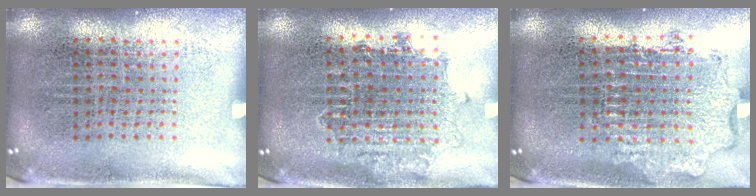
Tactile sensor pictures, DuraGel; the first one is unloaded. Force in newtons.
{"total": 1.6, "press": 1.3, "slide": 0.9}
{"total": 1.9, "press": 1.4, "slide": 1.2}